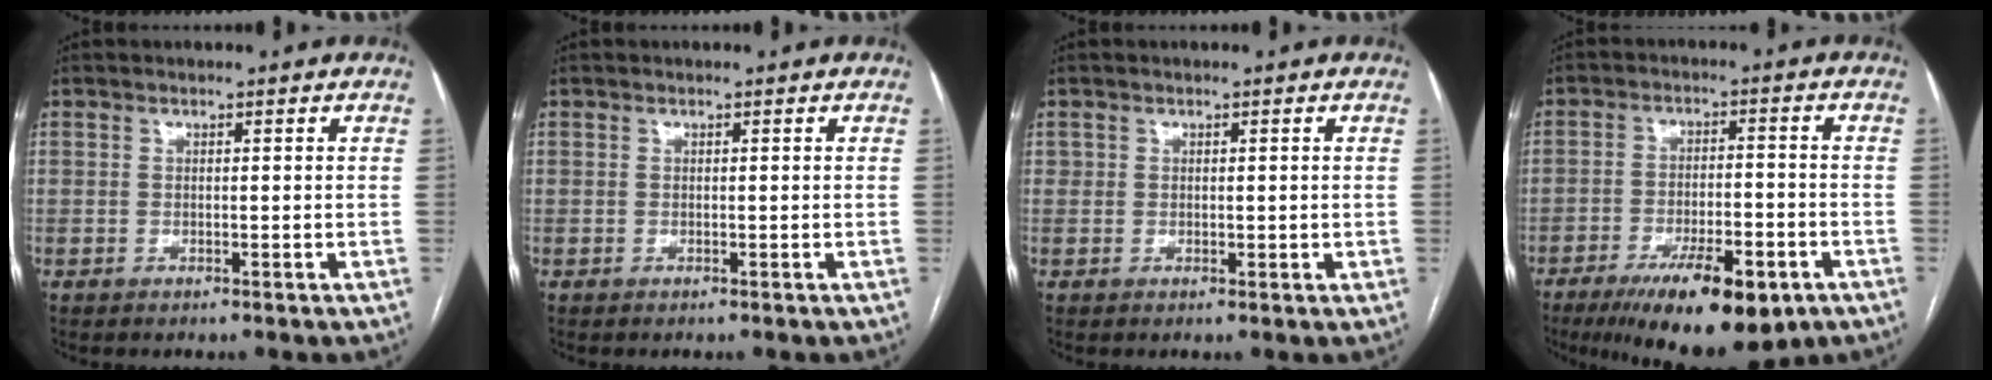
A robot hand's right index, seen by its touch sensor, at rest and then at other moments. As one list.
[{"total": 0.0}, {"total": 1.2, "force": [0.4, 1.1, 0.5], "torque": [-0.005, 0.000, 0.007]}, {"total": 14.4, "force": [-8.6, 4.0, 10.8], "torque": [-0.157, -0.014, -0.129]}]